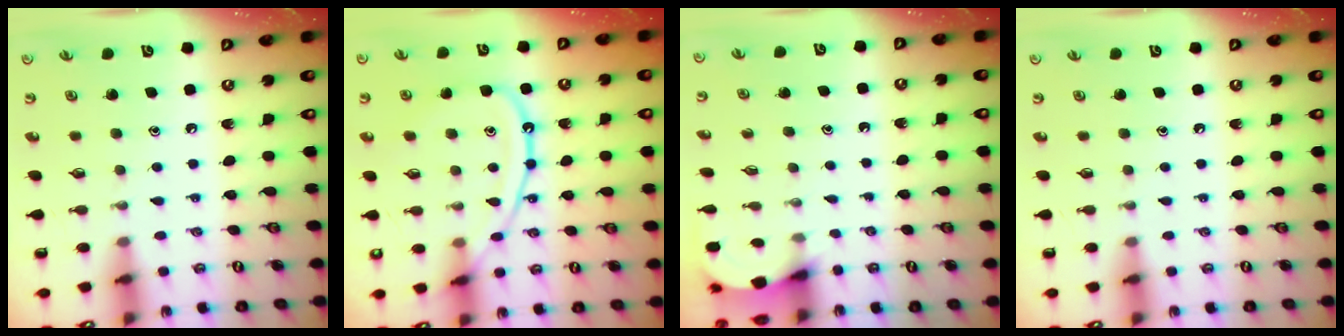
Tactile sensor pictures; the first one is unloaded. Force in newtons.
{"total": 14.3, "press": 14.2, "slide": 1.4}
{"total": 2.5, "press": 2.5, "slide": 0.2}
{"total": 0.0}